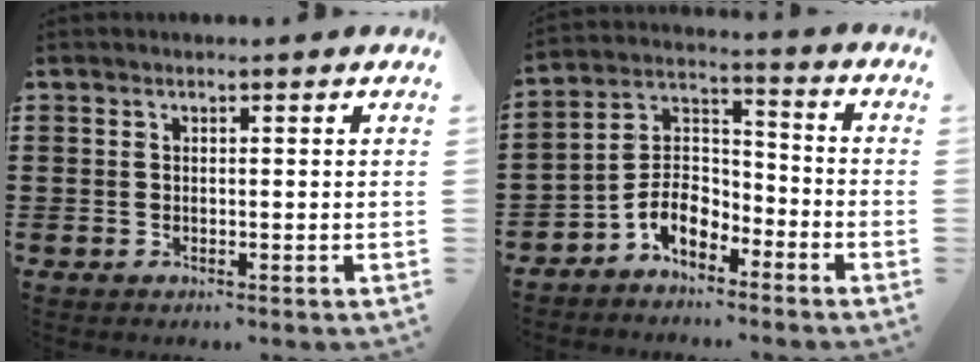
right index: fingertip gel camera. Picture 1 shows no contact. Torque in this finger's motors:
{"motor_torque": [1.31, 0.83, 0.39, 0.08]}